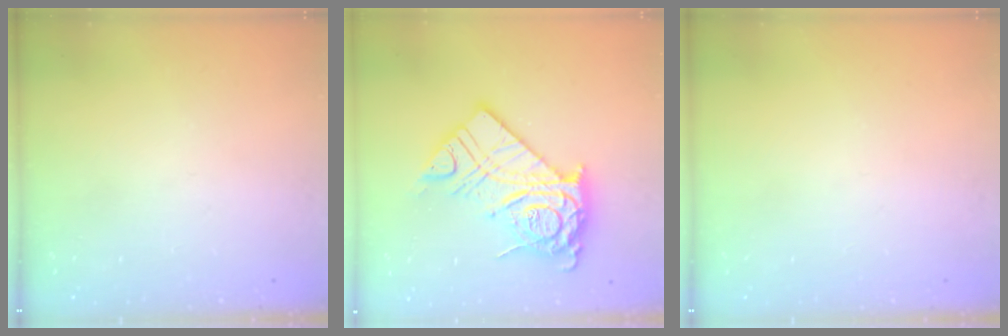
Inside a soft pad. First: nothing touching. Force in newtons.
{"total": 20.5, "press": 20.4, "slide": 2.0}
{"total": 0.0}